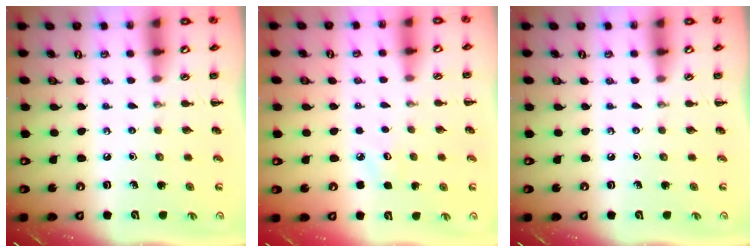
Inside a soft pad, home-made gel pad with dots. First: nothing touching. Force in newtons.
{"total": 3.4, "press": 3.3, "slide": 1.1}
{"total": 0.0}